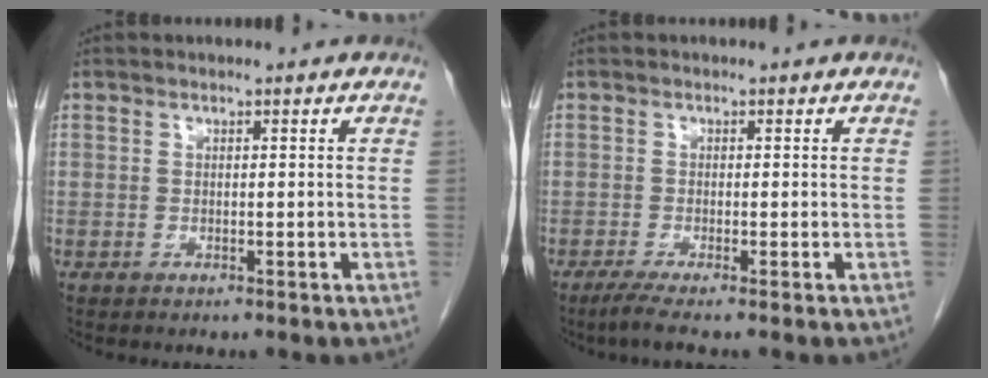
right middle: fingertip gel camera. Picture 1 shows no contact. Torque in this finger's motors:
{"motor_torque": [0.40, -0.18, 0.02, 0.03]}